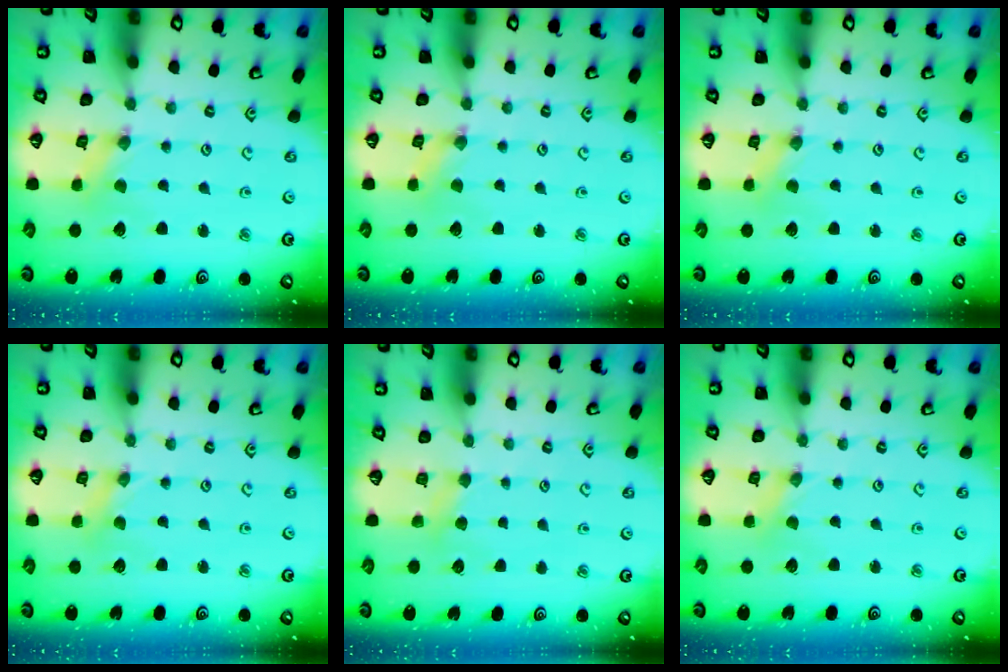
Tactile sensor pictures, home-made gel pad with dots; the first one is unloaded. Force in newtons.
{"total": 0.0}
{"total": 0.0}
{"total": 0.0}
{"total": 2.9, "press": 2.9, "slide": 0.5}
{"total": 0.0}